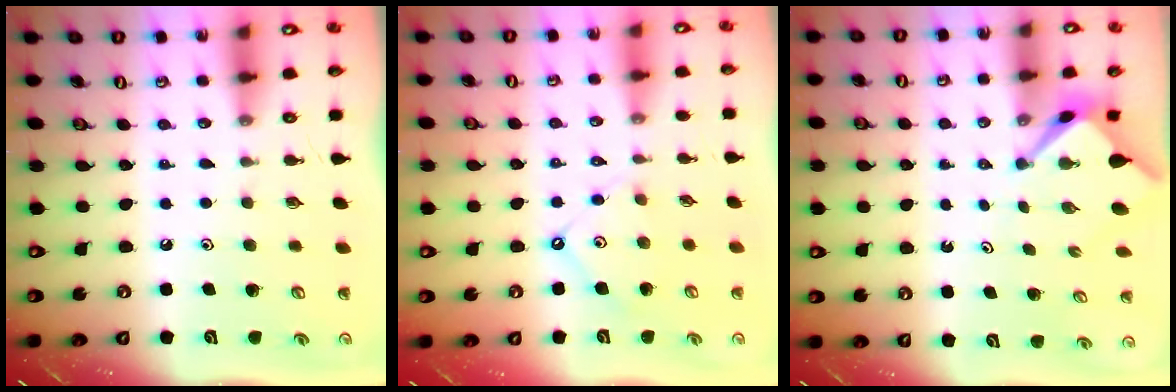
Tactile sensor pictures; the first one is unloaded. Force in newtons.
{"total": 6.1, "press": 6.1, "slide": 0.6}
{"total": 2.4, "press": 2.4, "slide": 0.2}